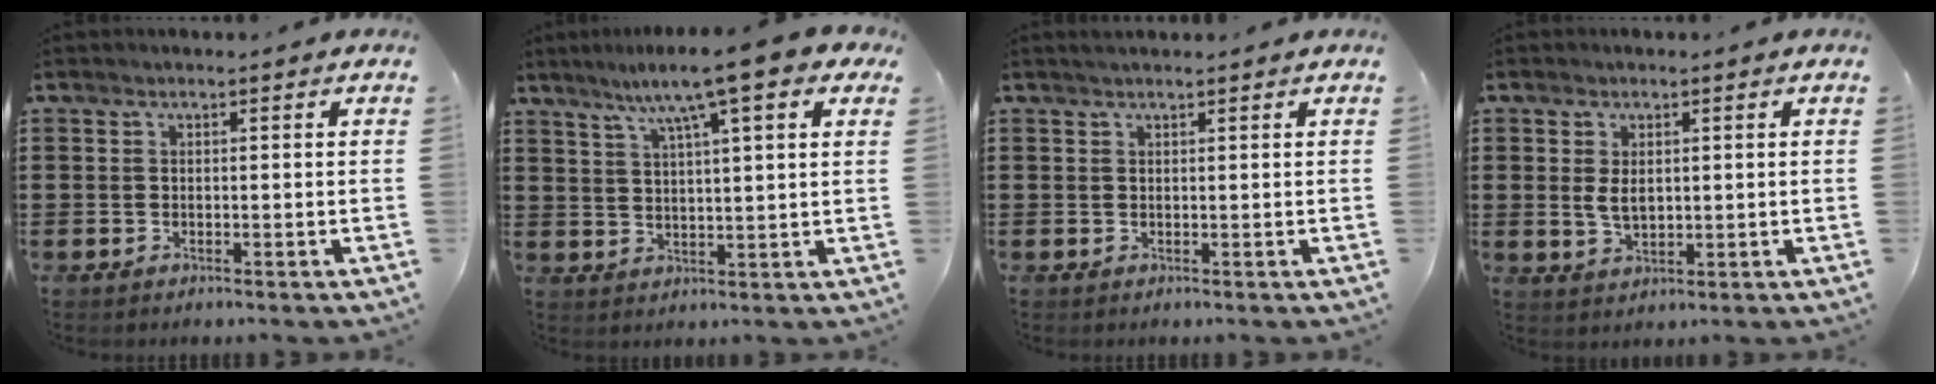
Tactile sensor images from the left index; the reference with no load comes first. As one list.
[{"total": 9.8, "force": [6.6, 1.0, 7.2], "torque": [-0.140, -0.014, 0.109]}, {"total": 0.8, "force": [0.7, 0.2, 0.2], "torque": [-0.005, 0.002, 0.014]}, {"total": 3.4, "force": [0.5, 2.0, 2.7], "torque": [-0.055, 0.009, 0.008]}]